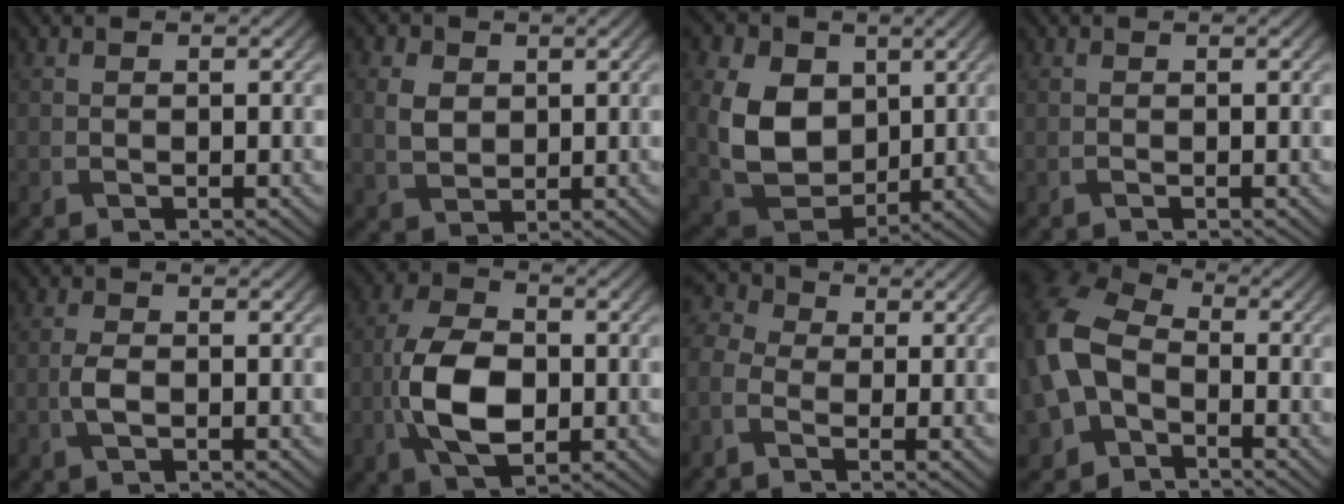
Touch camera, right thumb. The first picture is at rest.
{"total": 4.1, "force": [0.9, 3.2, 2.4], "torque": [-0.063, 0.000, 0.016]}
{"total": 11.6, "force": [1.8, 8.7, 7.5], "torque": [-0.186, -0.003, 0.031]}
{"total": 0.0}
{"total": 2.2, "force": [-0.5, 1.1, 1.9], "torque": [-0.044, 0.001, -0.014]}
{"total": 9.6, "force": [-1.7, 5.6, 7.6], "torque": [-0.167, 0.001, -0.037]}
{"total": 5.3, "force": [-1.5, 3.9, 3.3], "torque": [-0.101, 0.005, -0.047]}
{"total": 12.5, "force": [-2.7, 8.5, 8.7], "torque": [-0.235, -0.010, -0.061]}